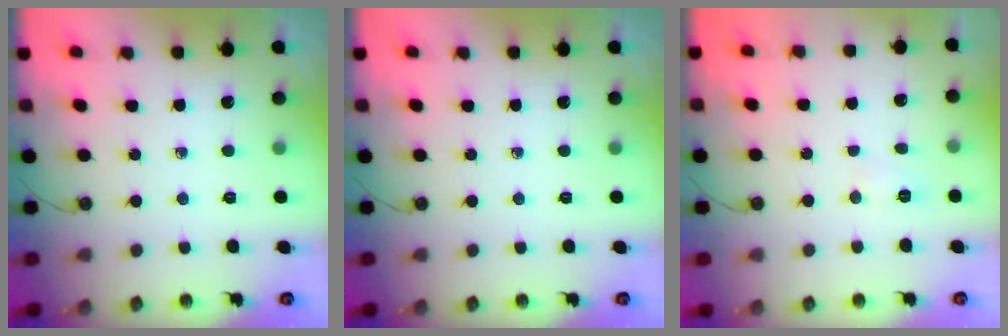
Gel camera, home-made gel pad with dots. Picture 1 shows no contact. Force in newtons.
{"total": 0.0}
{"total": 3.8, "press": 3.7, "slide": 0.9}